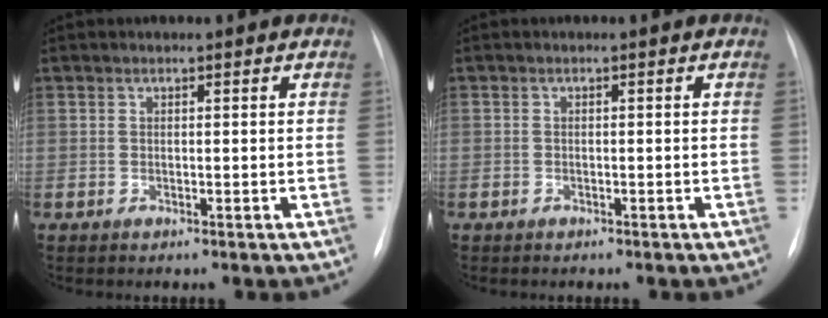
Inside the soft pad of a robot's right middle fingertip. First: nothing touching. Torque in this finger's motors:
{"motor_torque": [1.09, -1.05, -0.09, -0.21]}